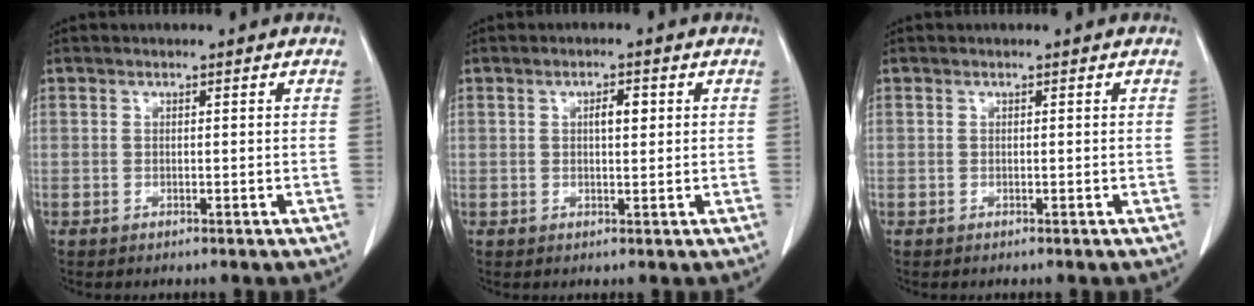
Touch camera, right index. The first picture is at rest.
{"total": 2.4, "force": [0.6, 0.8, 2.2], "torque": [-0.037, 0.001, 0.010]}
{"total": 0.0}